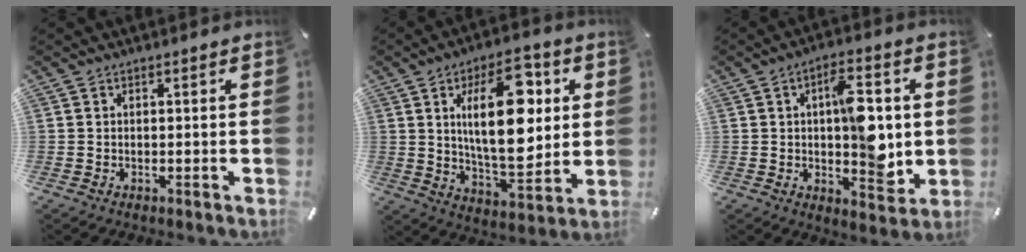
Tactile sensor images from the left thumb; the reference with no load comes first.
{"total": 20.5, "force": [5.3, 10.0, 17.1], "torque": [-0.288, -0.013, 0.077]}
{"total": 12.9, "force": [1.2, 6.5, 11.0], "torque": [-0.146, -0.007, 0.021]}